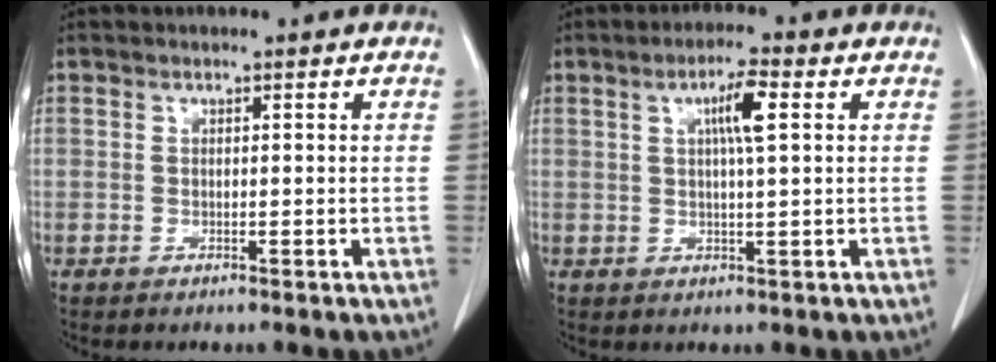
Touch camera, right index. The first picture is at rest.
{"total": 5.1, "force": [1.6, 0.3, 4.8], "torque": [-0.081, 0.003, 0.025]}